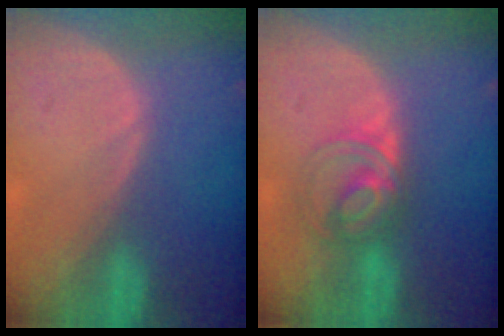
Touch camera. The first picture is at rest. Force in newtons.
{"total": 5.5, "press": 5.5, "slide": 0.6}